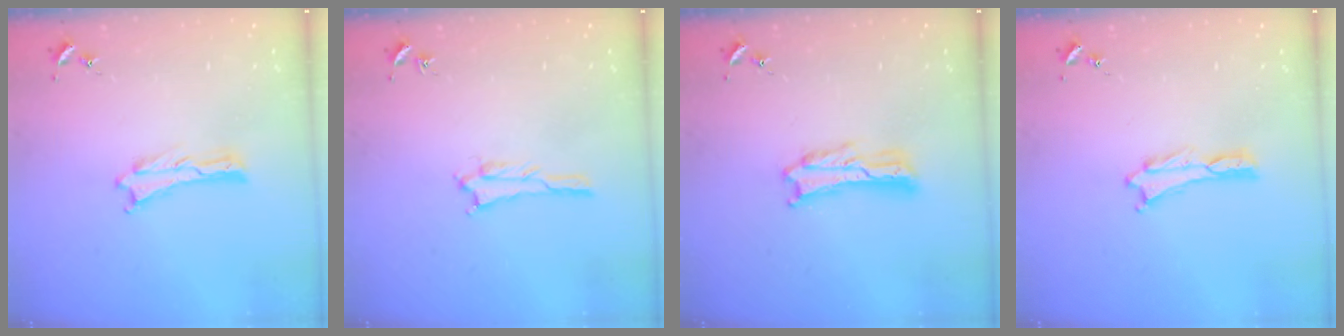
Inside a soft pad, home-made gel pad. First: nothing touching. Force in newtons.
{"total": 1.7, "press": 1.7, "slide": 0.2}
{"total": 2.4, "press": 2.4, "slide": 0.3}
{"total": 0.0}